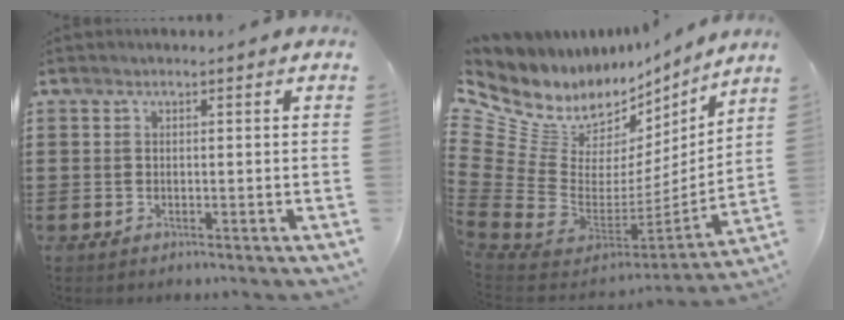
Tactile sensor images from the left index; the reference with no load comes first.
{"total": 9.0, "force": [5.7, 5.9, 3.7], "torque": [-0.117, -0.069, 0.100]}